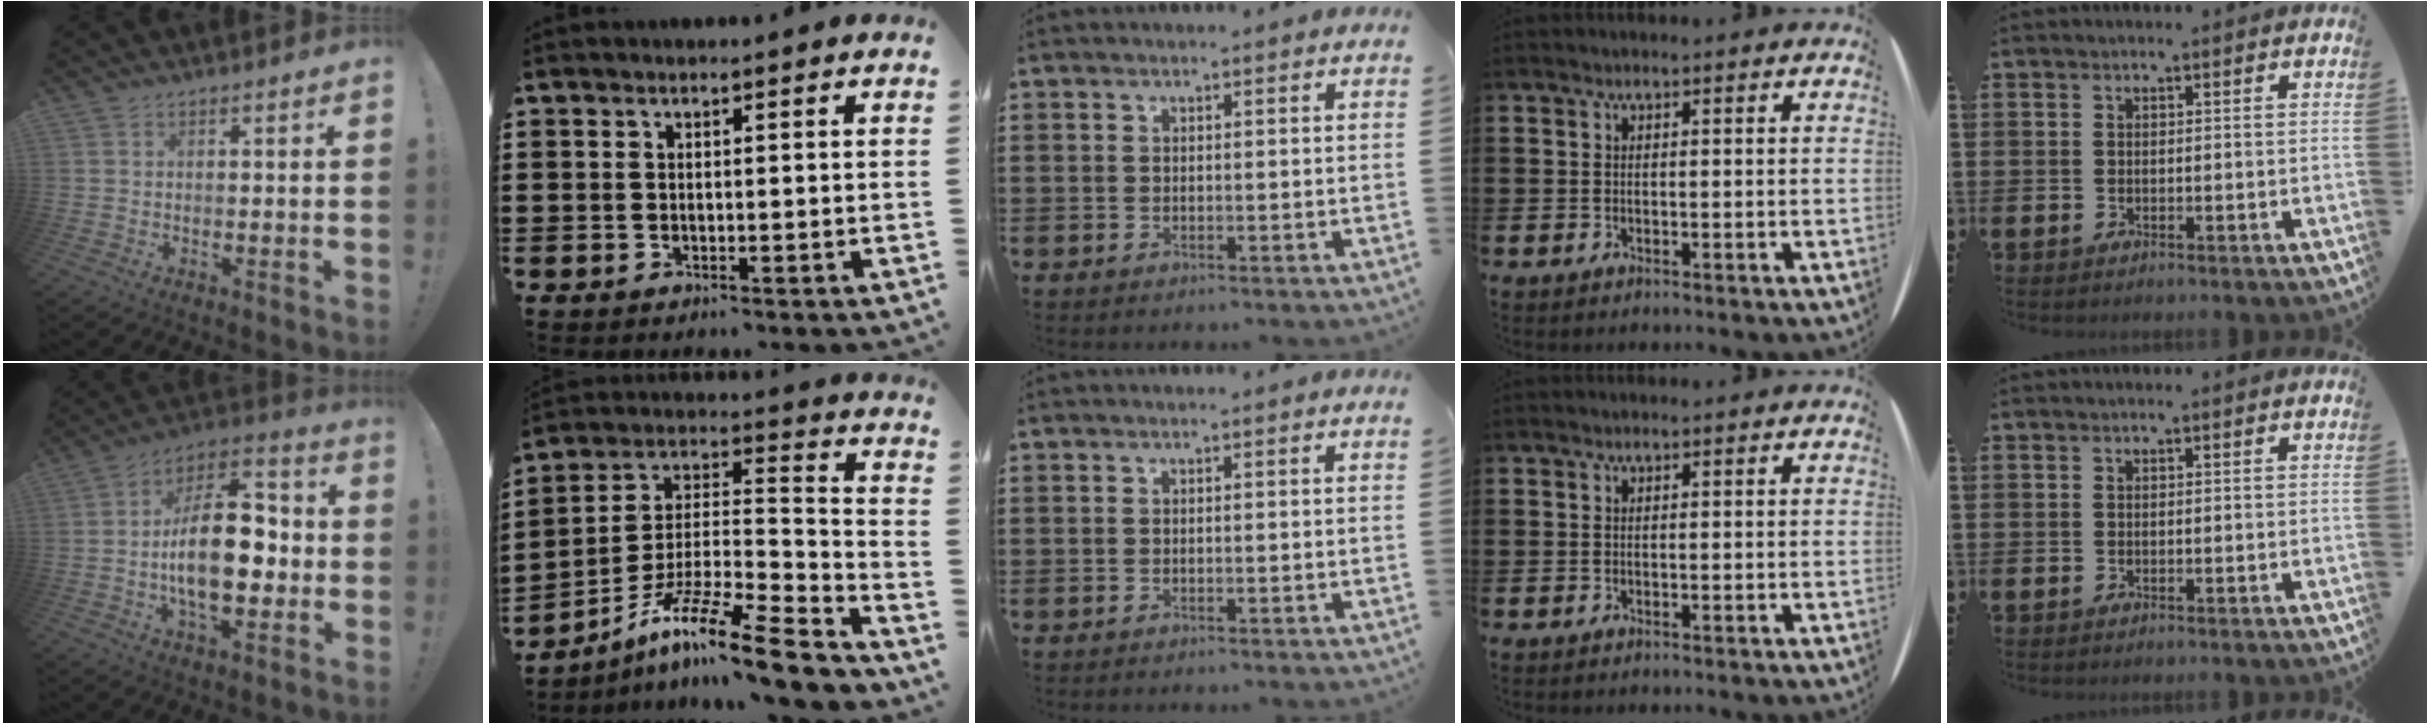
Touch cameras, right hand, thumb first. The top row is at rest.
{"thumb": {"total": 20.6, "force": [-2.4, 10.5, 17.5], "torque": [-0.303, 0.009, -0.042]}, "index": {"total": 13.4, "force": [-10.2, 1.5, 8.6], "torque": [-0.146, 0.016, -0.191]}}